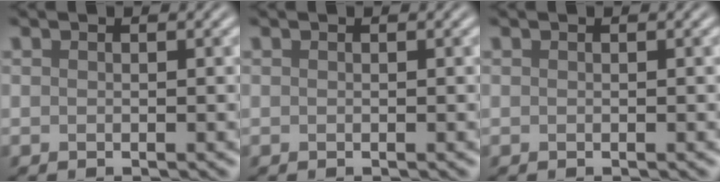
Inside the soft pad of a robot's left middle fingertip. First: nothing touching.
{"total": 0.0}
{"total": 0.0}